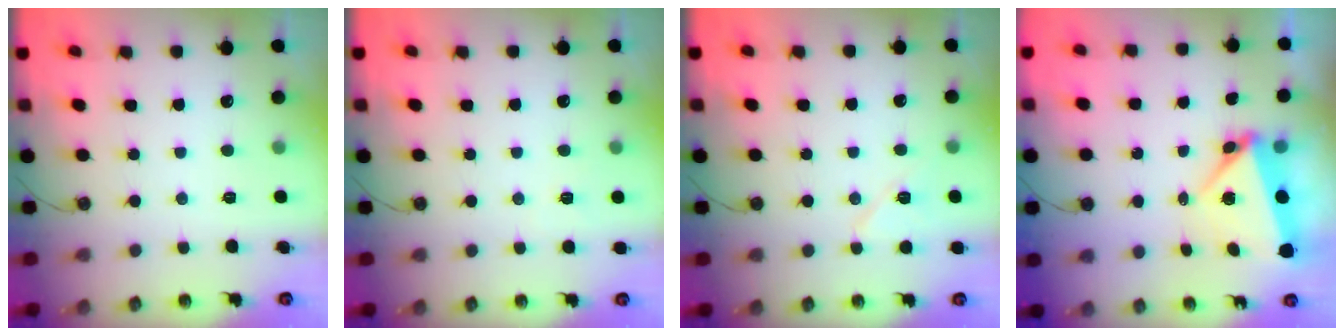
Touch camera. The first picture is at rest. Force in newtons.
{"total": 2.6, "press": 2.6, "slide": 0.4}
{"total": 6.8, "press": 6.8, "slide": 0.5}
{"total": 5.4, "press": 5.2, "slide": 1.4}